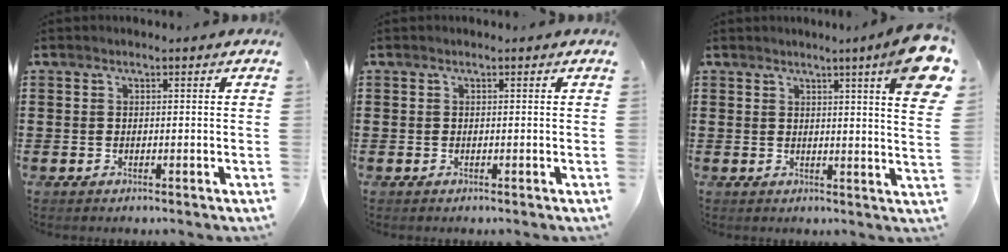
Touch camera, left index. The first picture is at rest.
{"total": 0.0}
{"total": 8.1, "force": [5.0, -0.3, 6.3], "torque": [-0.109, -0.024, 0.081]}